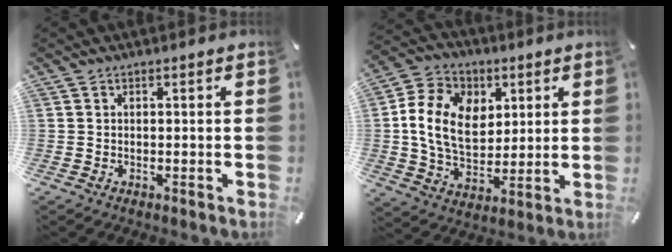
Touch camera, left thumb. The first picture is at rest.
{"total": 14.9, "force": [2.8, 11.3, 9.3], "torque": [-0.198, 0.006, 0.051]}